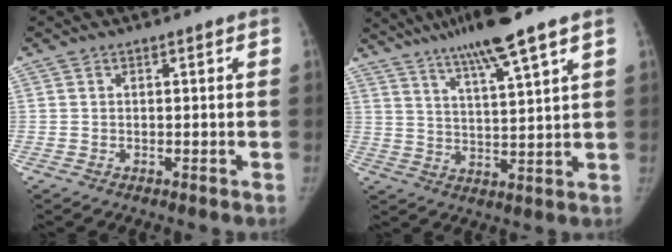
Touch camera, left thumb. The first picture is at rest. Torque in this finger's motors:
{"motor_torque": [0.99, -0.46, 1.36, -1.41, 0.07]}